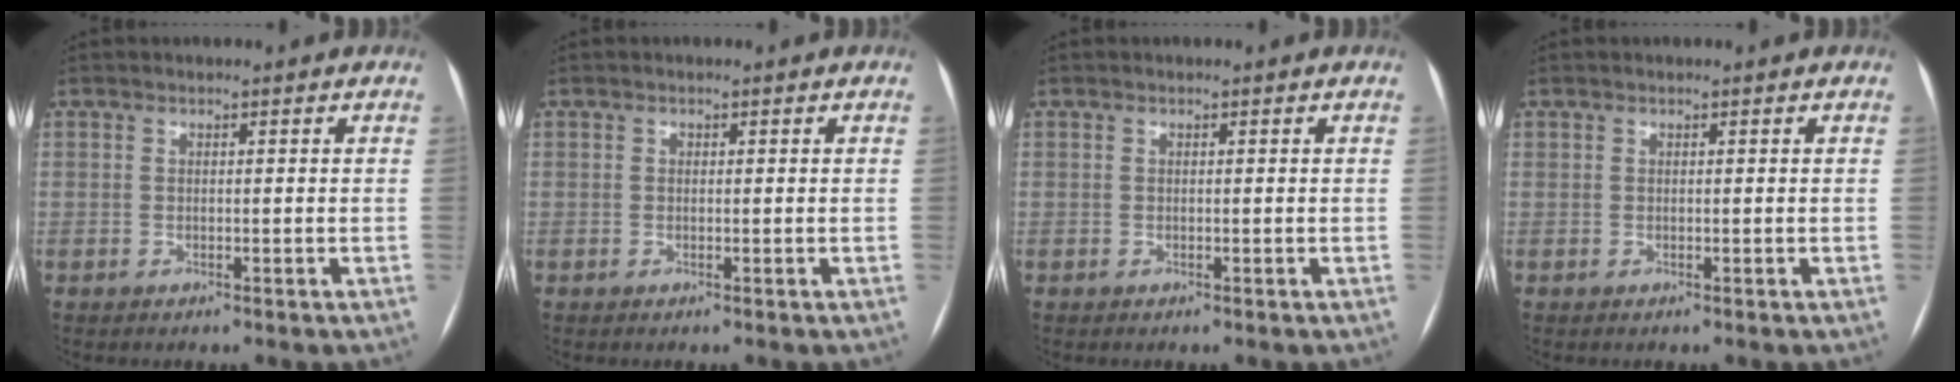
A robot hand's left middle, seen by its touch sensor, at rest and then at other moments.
{"total": 0.0}
{"total": 0.0}
{"total": 0.0}